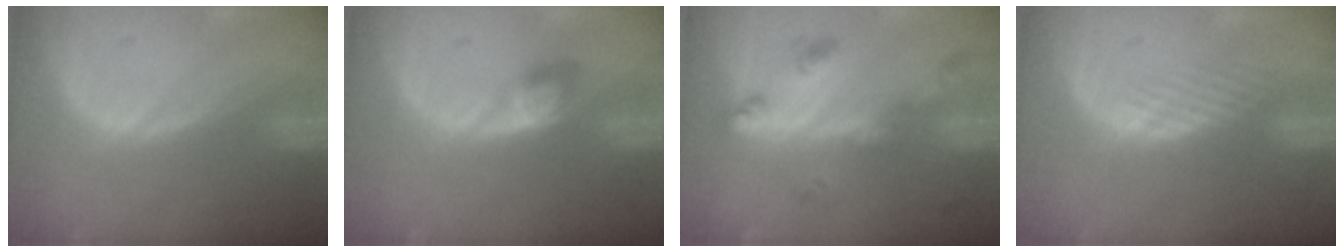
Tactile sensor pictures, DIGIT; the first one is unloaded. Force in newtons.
{"total": 2.7, "press": 2.7, "slide": 0.0}
{"total": 6.6, "press": 5.9, "slide": 3.1}
{"total": 2.9, "press": 2.3, "slide": 1.8}